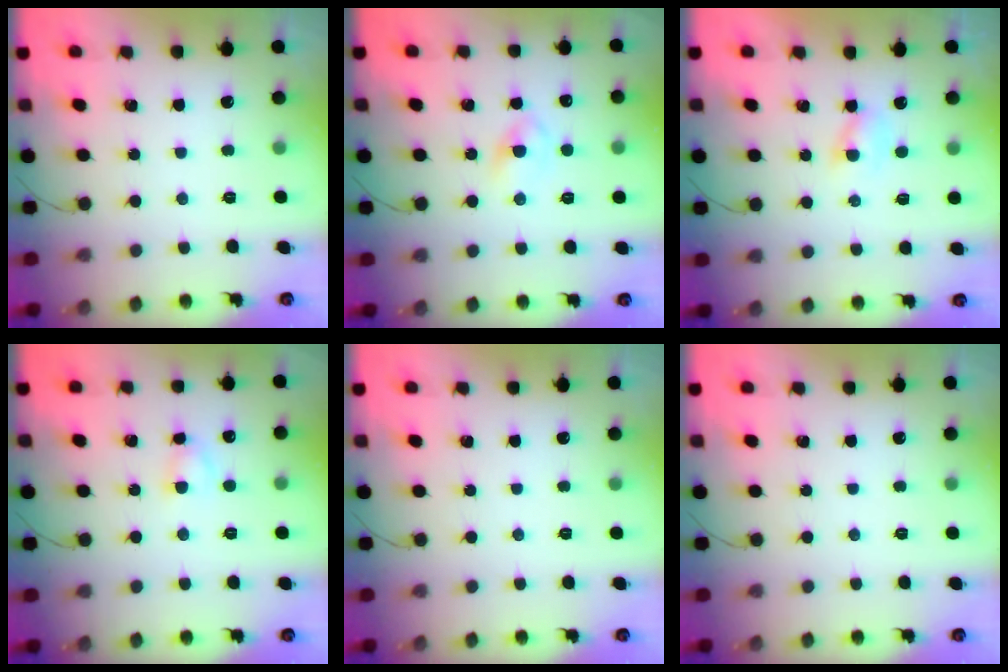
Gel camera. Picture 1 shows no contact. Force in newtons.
{"total": 2.9, "press": 2.6, "slide": 1.3}
{"total": 1.6, "press": 1.4, "slide": 0.8}
{"total": 3.0, "press": 2.7, "slide": 1.2}
{"total": 0.0}
{"total": 0.0}